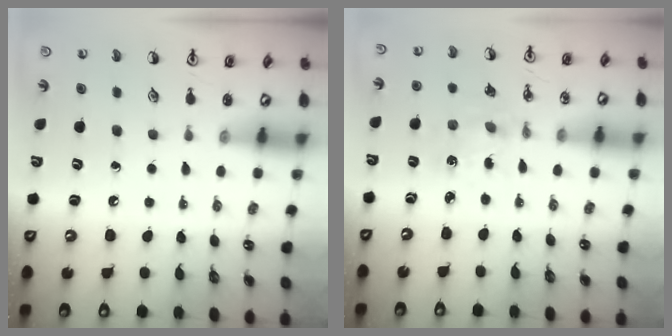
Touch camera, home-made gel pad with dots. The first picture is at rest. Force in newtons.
{"total": 2.3, "press": 2.3, "slide": 0.4}